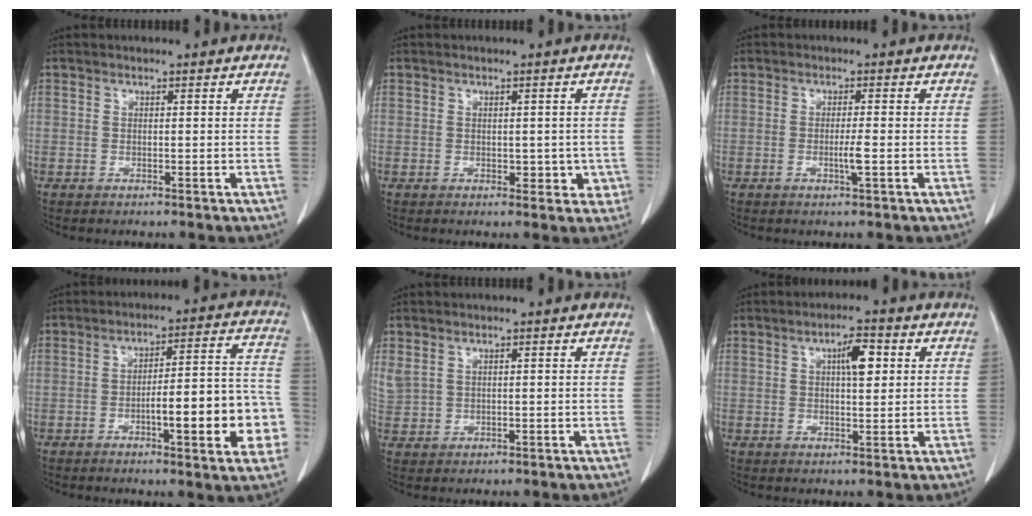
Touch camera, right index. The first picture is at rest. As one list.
[{"total": 3.3, "force": [-0.4, 2.3, 2.3], "torque": [-0.015, 0.009, 0.004]}, {"total": 2.2, "force": [-0.6, -0.2, 2.1], "torque": [-0.041, -0.004, -0.011]}, {"total": 14.1, "force": [-4.0, 2.9, 13.2], "torque": [-0.159, 0.030, -0.051]}, {"total": 3.7, "force": [1.5, 2.7, 2.0], "torque": [-0.062, 0.011, 0.044]}, {"total": 4.7, "force": [1.5, 1.3, 4.2], "torque": [-0.071, 0.007, 0.025]}]